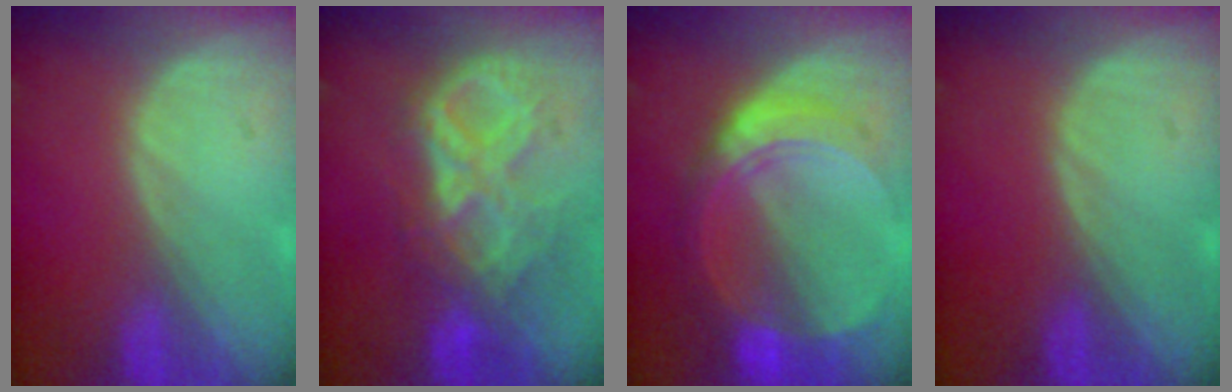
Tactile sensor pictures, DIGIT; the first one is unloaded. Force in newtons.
{"total": 9.6, "press": 8.2, "slide": 5.0}
{"total": 8.6, "press": 8.6, "slide": 0.7}
{"total": 0.0}